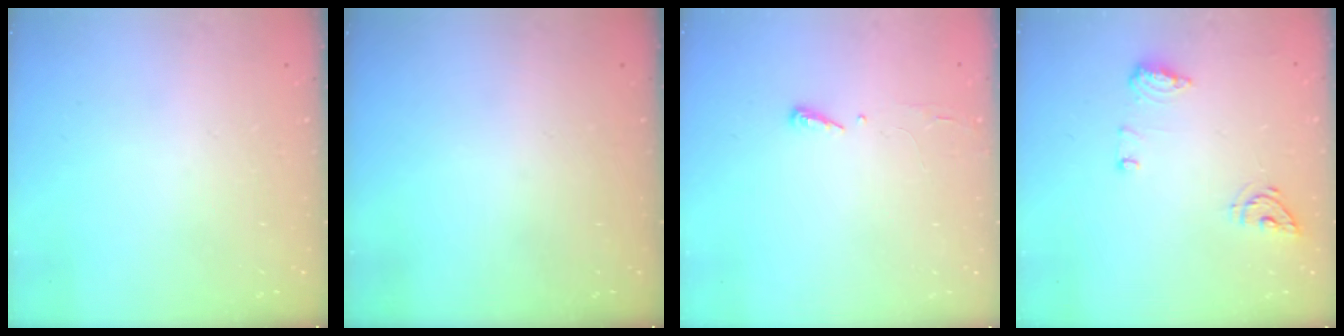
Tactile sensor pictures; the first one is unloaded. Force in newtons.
{"total": 0.0}
{"total": 2.9, "press": 2.9, "slide": 0.4}
{"total": 9.2, "press": 9.0, "slide": 2.1}